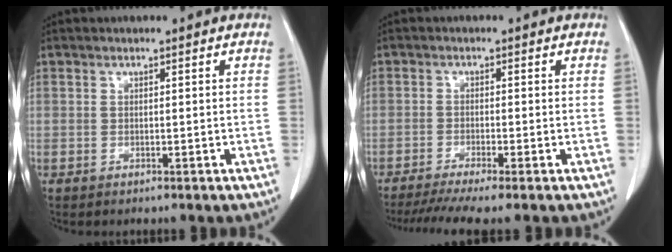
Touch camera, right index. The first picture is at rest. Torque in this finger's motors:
{"motor_torque": [0.54, -0.50, 0.18, 0.05]}